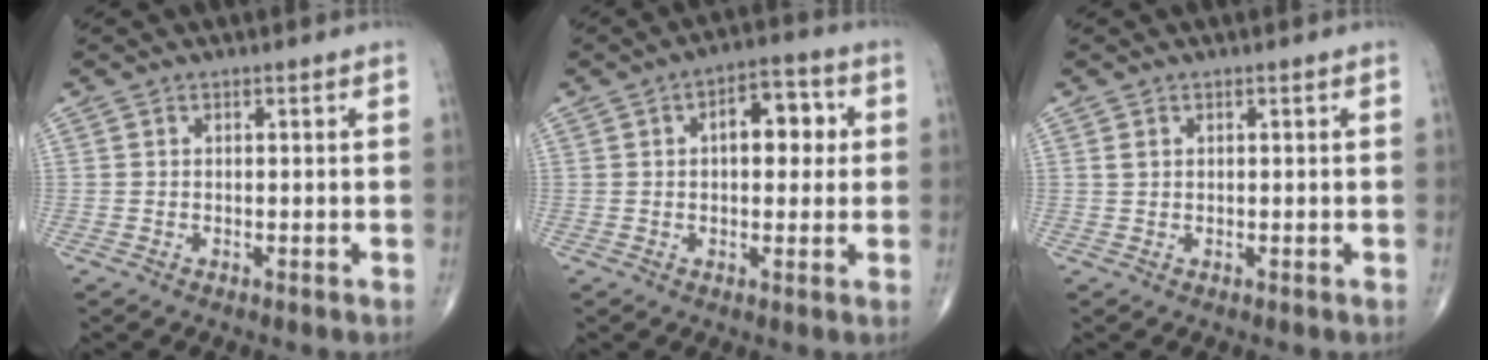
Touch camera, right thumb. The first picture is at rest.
{"total": 8.6, "force": [1.5, 4.7, 7.1], "torque": [-0.070, 0.015, 0.015]}
{"total": 0.9, "force": [0.4, 0.6, 0.5], "torque": [-0.009, 0.003, 0.009]}